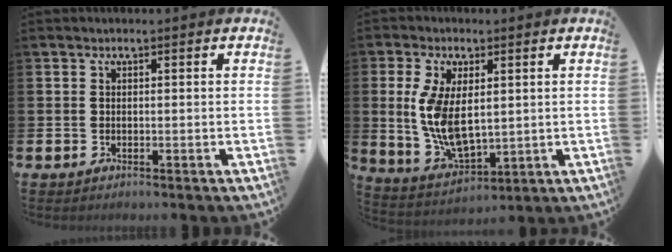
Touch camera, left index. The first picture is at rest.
{"total": 7.7, "force": [1.4, 4.3, 6.3], "torque": [-0.125, -0.006, 0.025]}